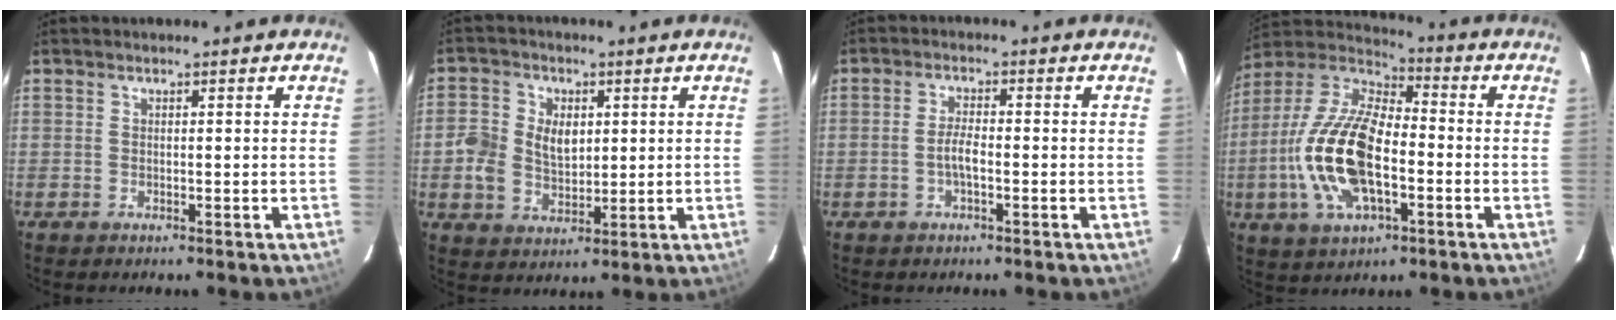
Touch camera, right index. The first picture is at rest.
{"total": 7.8, "force": [0.6, 6.0, 4.9], "torque": [-0.108, 0.011, 0.011]}
{"total": 2.6, "force": [-1.0, 0.6, 2.4], "torque": [-0.050, 0.004, -0.019]}
{"total": 19.2, "force": [-4.1, 8.9, 16.5], "torque": [-0.350, -0.002, -0.080]}